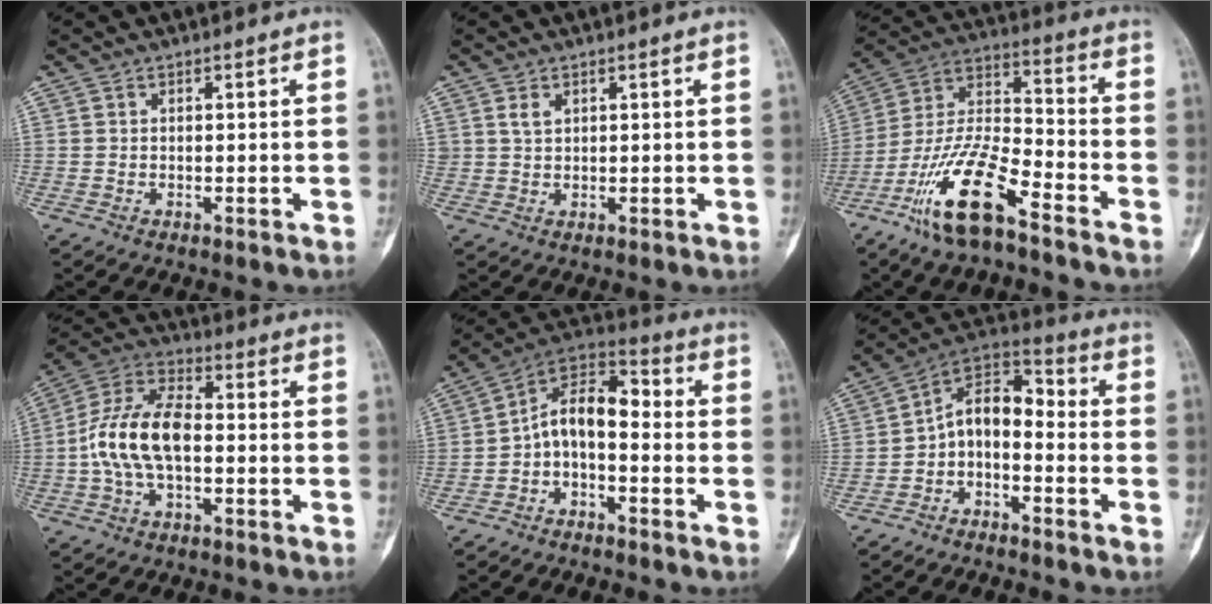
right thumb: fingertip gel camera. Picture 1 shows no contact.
{"total": 2.1, "force": [1.1, 1.4, 1.2], "torque": [-0.018, -0.003, 0.026]}
{"total": 16.1, "force": [-10.0, 4.8, 11.7], "torque": [-0.228, 0.065, -0.193]}
{"total": 13.5, "force": [-1.2, 7.2, 11.3], "torque": [-0.227, 0.037, -0.028]}
{"total": 10.1, "force": [-2.1, 5.8, 7.9], "torque": [-0.114, 0.065, -0.053]}
{"total": 9.7, "force": [-3.1, 6.0, 7.1], "torque": [-0.096, 0.072, -0.070]}